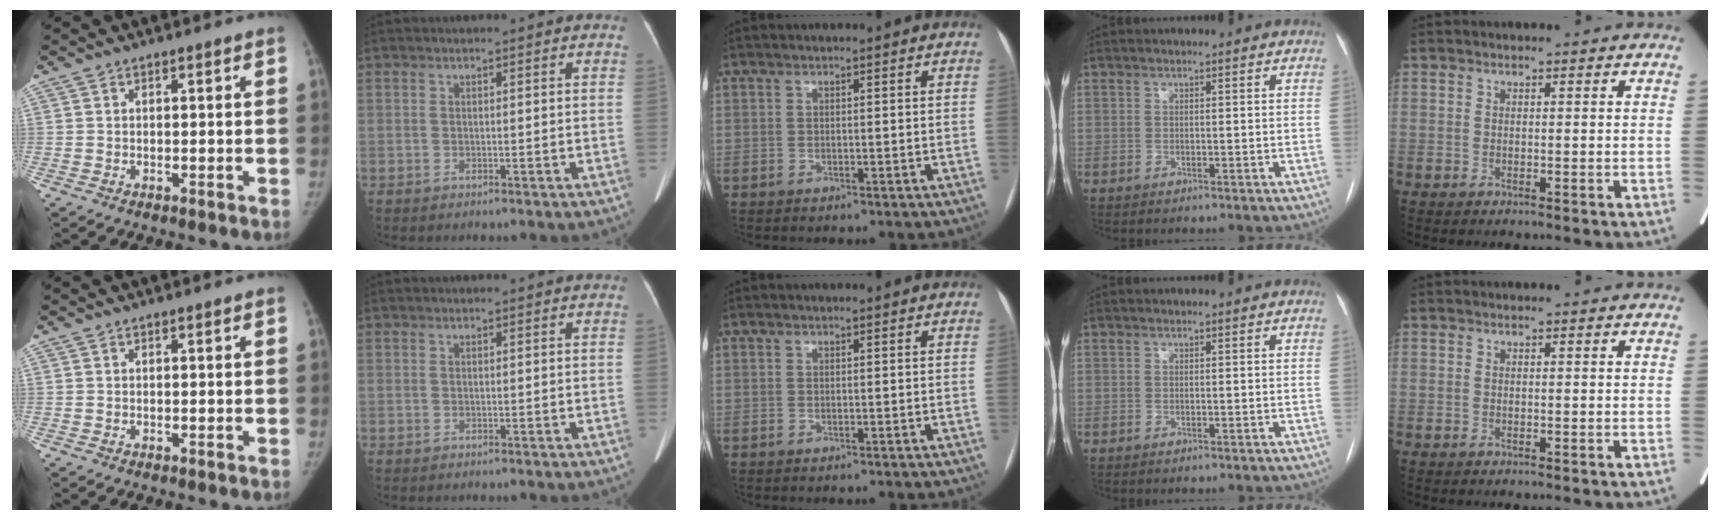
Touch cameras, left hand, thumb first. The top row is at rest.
{}